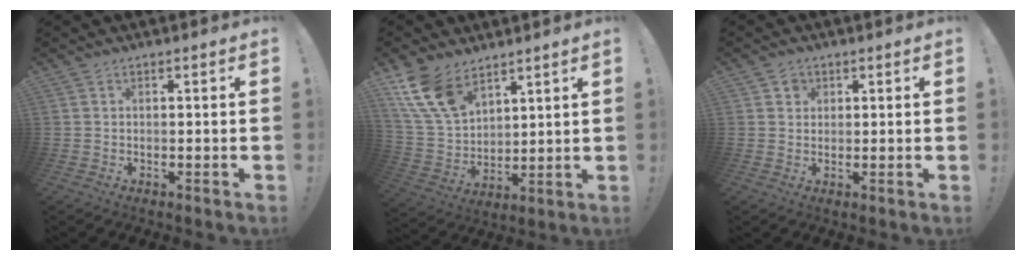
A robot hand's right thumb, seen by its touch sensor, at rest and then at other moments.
{"total": 14.4, "force": [9.3, 8.2, 7.2], "torque": [-0.154, -0.050, 0.182]}
{"total": 2.7, "force": [1.3, 2.3, 0.4], "torque": [0.000, -0.004, 0.021]}